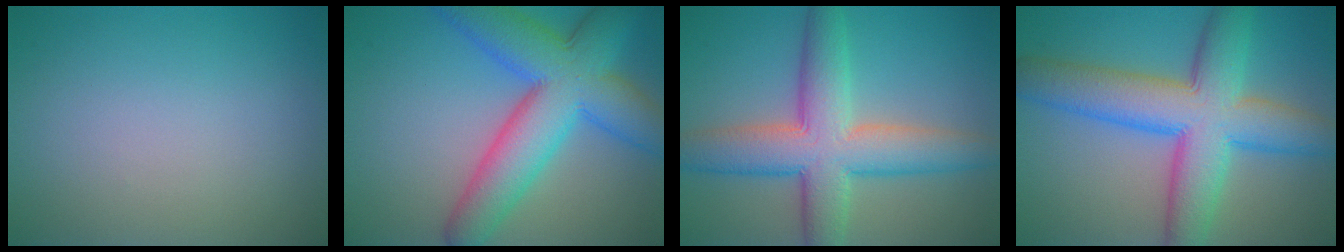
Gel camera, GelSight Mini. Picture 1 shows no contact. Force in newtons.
{"total": 10.3, "press": 10.3, "slide": 0.3}
{"total": 8.6, "press": 8.6, "slide": 0.2}
{"total": 10.2, "press": 10.2, "slide": 0.2}